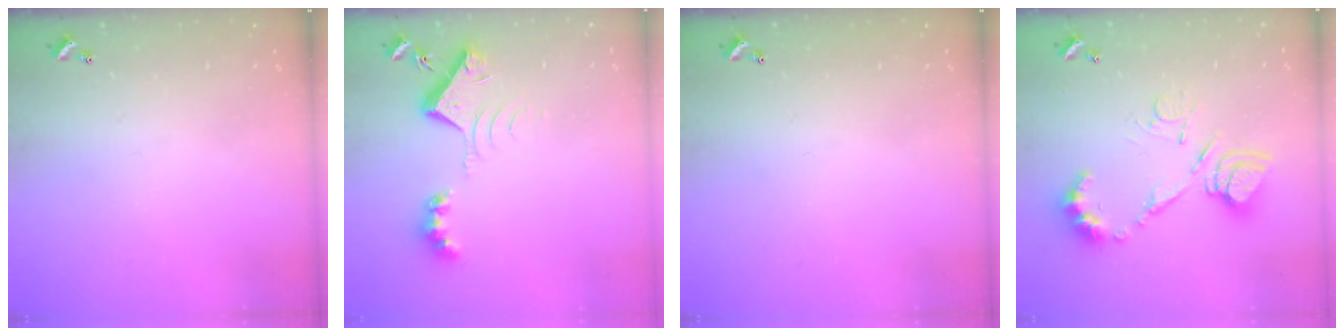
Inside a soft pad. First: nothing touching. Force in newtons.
{"total": 7.5, "press": 7.5, "slide": 0.8}
{"total": 0.0}
{"total": 14.0, "press": 13.9, "slide": 1.4}